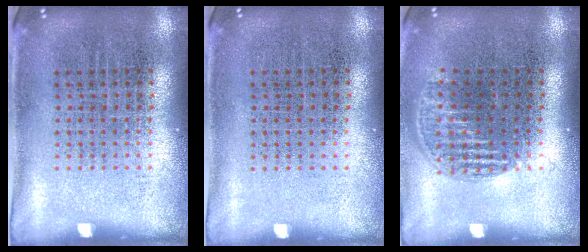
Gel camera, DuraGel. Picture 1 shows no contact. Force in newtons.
{"total": 0.0}
{"total": 1.1, "press": 1.0, "slide": 0.5}